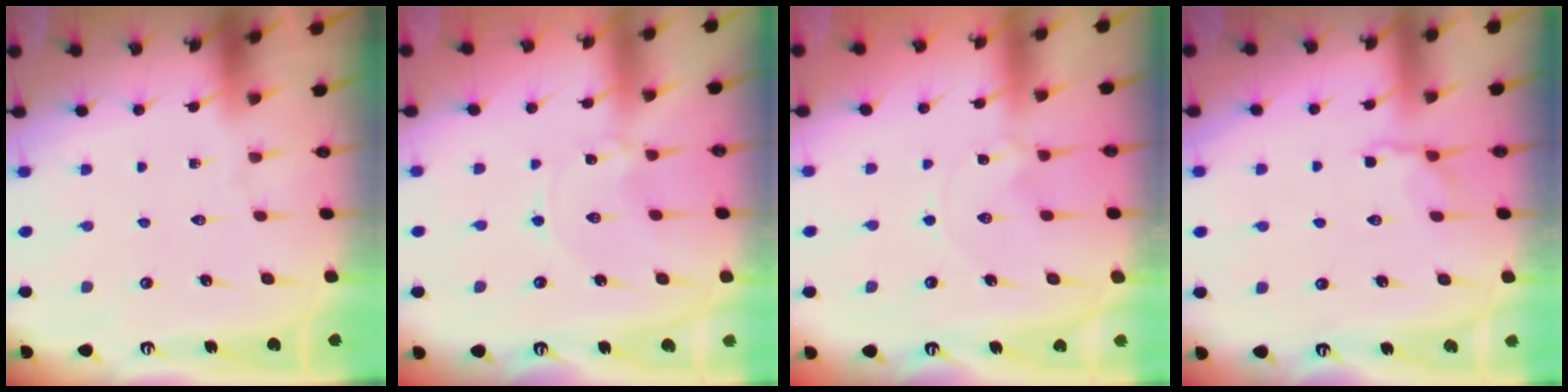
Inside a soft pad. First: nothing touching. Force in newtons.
{"total": 0.0}
{"total": 1.8, "press": 1.8, "slide": 0.1}
{"total": 3.7, "press": 3.3, "slide": 1.7}